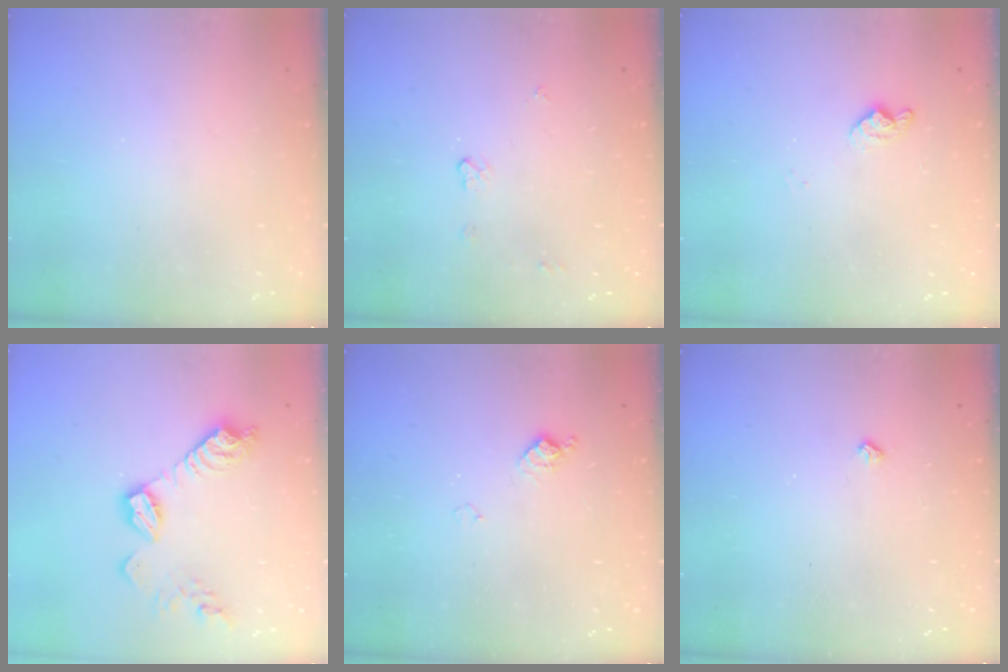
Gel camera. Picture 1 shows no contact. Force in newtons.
{"total": 3.6, "press": 3.6, "slide": 0.0}
{"total": 8.6, "press": 8.5, "slide": 0.8}
{"total": 12.4, "press": 12.4, "slide": 0.8}
{"total": 6.7, "press": 6.7, "slide": 0.8}
{"total": 2.5, "press": 2.4, "slide": 0.5}